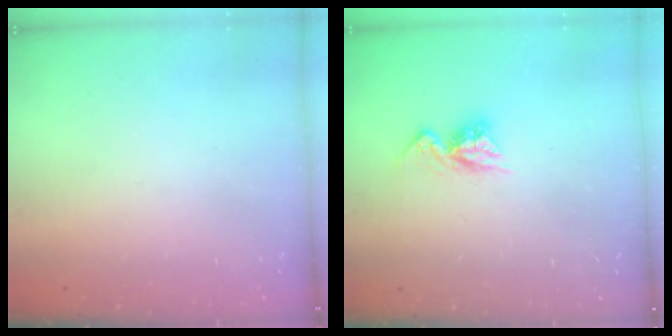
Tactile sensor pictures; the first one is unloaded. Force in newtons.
{"total": 8.1, "press": 8.1, "slide": 0.8}